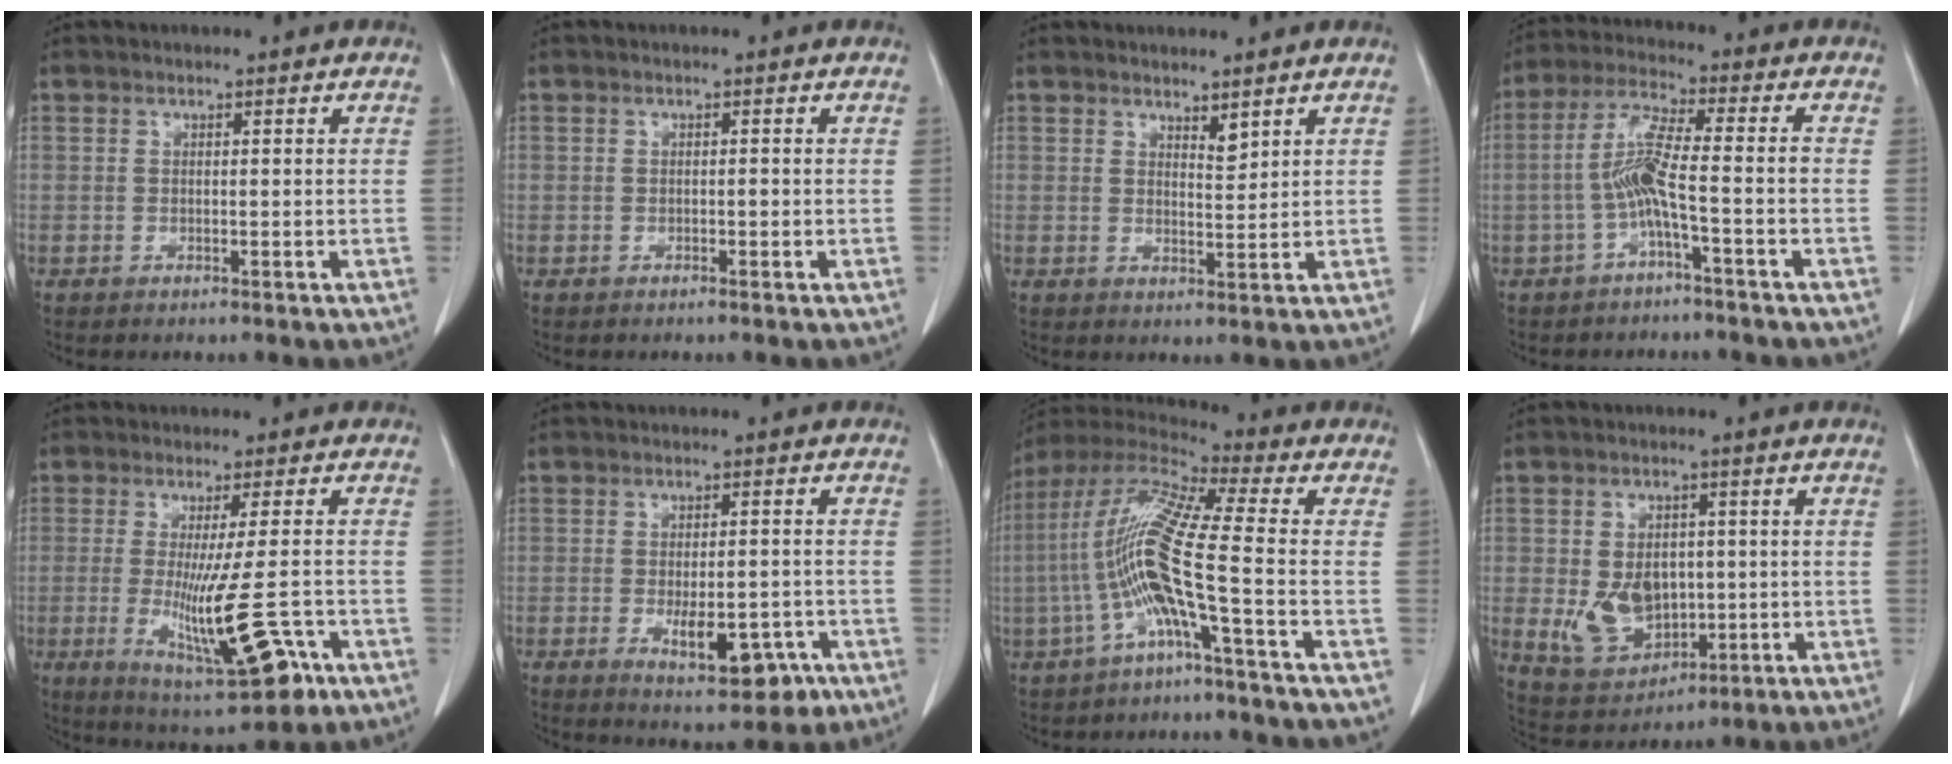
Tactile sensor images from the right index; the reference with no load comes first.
{"total": 0.5, "force": [-0.2, 0.4, 0.3], "torque": [-0.004, 0.001, -0.005]}
{"total": 2.2, "force": [1.7, 0.5, 1.2], "torque": [-0.023, -0.010, 0.035]}
{"total": 7.0, "force": [-2.1, 0.1, 6.7], "torque": [-0.137, 0.013, -0.043]}
{"total": 13.3, "force": [-4.3, 1.5, 12.5], "torque": [-0.208, -0.039, -0.055]}
{"total": 8.3, "force": [-3.1, 3.5, 6.9], "torque": [-0.096, -0.007, -0.033]}
{"total": 13.3, "force": [-3.2, -0.5, 12.9], "torque": [-0.270, 0.008, -0.075]}
{"total": 8.7, "force": [-0.5, 6.3, 6.0], "torque": [-0.115, 0.002, 0.012]}